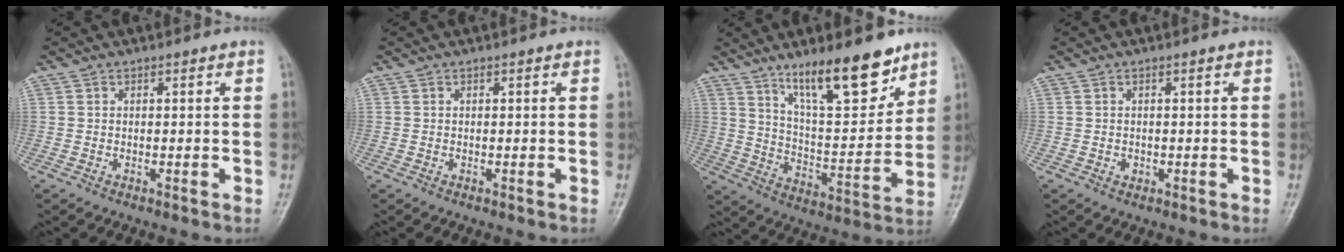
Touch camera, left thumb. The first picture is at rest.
{"total": 0.0}
{"total": 16.8, "force": [11.5, 5.1, 11.2], "torque": [-0.140, -0.076, 0.199]}
{"total": 1.1, "force": [-0.2, 0.9, 0.5], "torque": [0.001, 0.001, -0.002]}